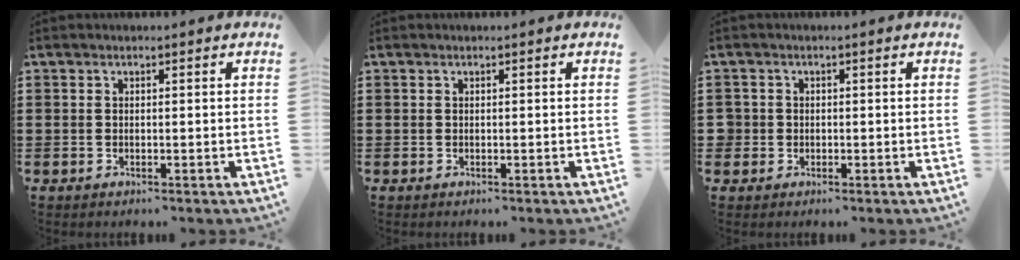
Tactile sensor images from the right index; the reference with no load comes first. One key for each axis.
{"total": 0.0}
{"total": 1.6, "fx": -0.2, "fy": 1.5, "fz": 0.3, "tx": -0.011, "ty": 0.005, "tz": -0.007}